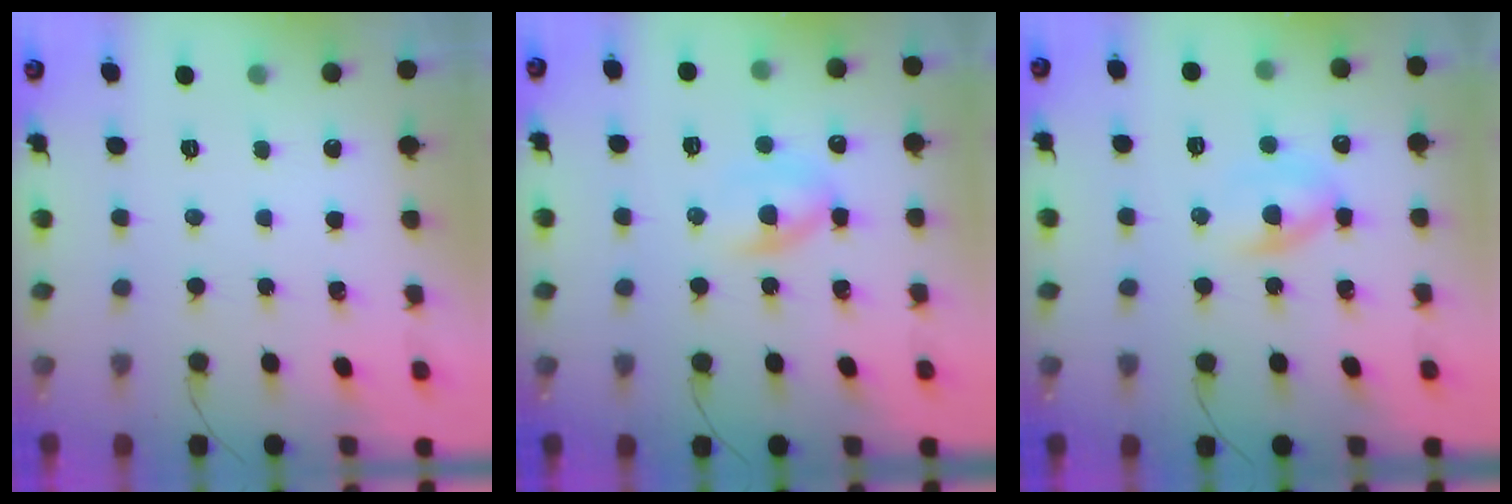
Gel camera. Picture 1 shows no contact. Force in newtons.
{"total": 6.1, "press": 6.0, "slide": 0.9}
{"total": 6.1, "press": 6.0, "slide": 0.9}